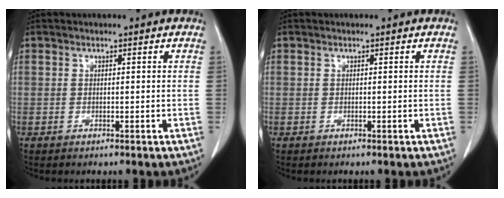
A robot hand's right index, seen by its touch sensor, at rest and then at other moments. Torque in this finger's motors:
{"motor_torque": [0.00, 0.00, 0.00, 0.00]}